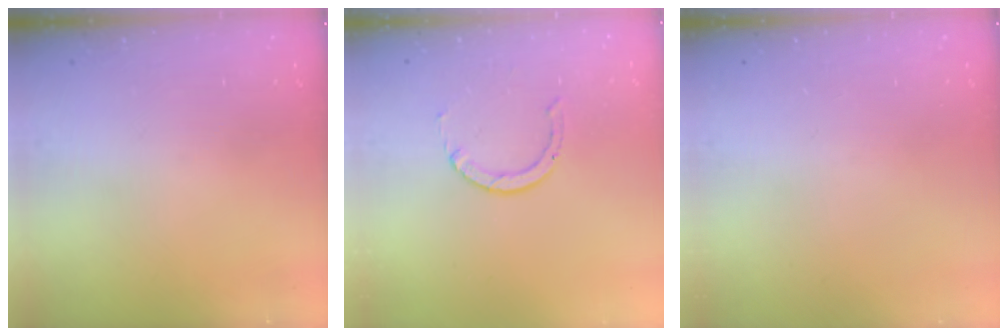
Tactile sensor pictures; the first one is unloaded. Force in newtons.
{"total": 2.0, "press": 2.0, "slide": 0.2}
{"total": 0.0}